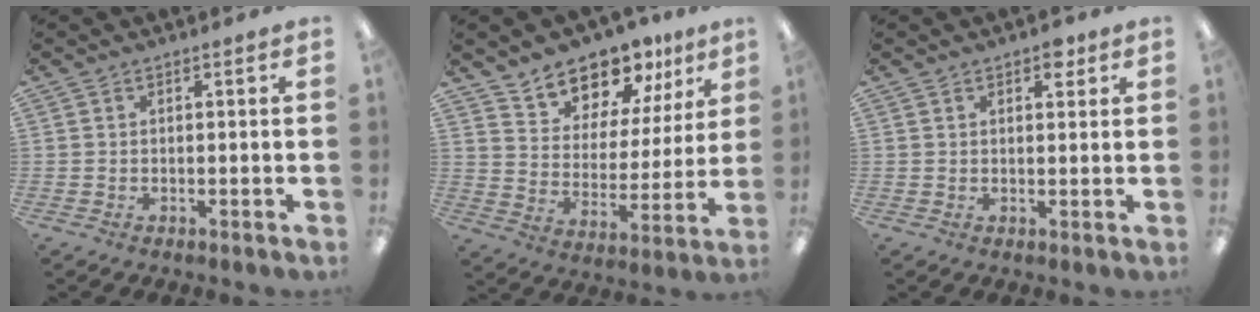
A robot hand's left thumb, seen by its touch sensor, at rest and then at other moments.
{"total": 13.0, "force": [11.4, 5.8, 1.8], "torque": [-0.039, -0.104, 0.215]}
{"total": 3.3, "force": [2.1, 1.8, 1.8], "torque": [-0.015, -0.004, 0.033]}